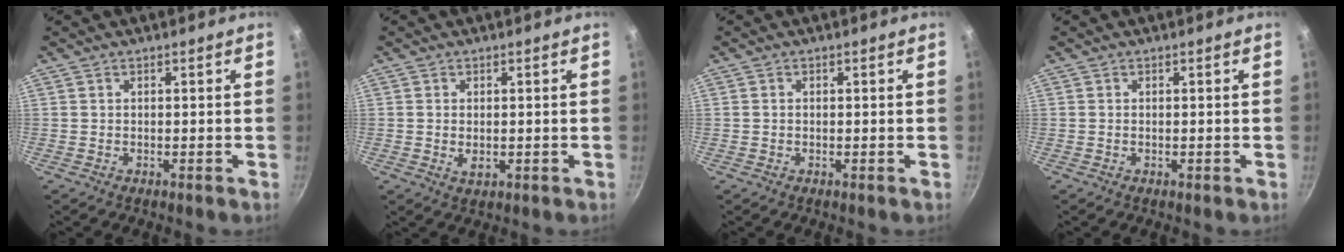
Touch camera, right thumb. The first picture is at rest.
{"total": 2.5, "force": [-0.2, 1.5, 1.9], "torque": [-0.034, -0.004, 0.000]}
{"total": 0.6, "force": [0.0, 0.5, 0.3], "torque": [-0.004, 0.004, -0.001]}
{"total": 0.0}